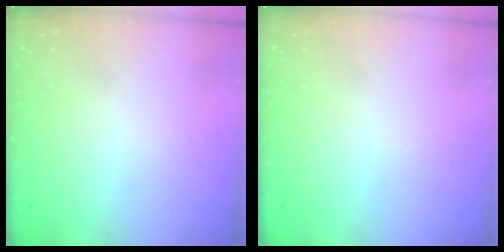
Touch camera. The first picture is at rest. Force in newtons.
{"total": 0.0}